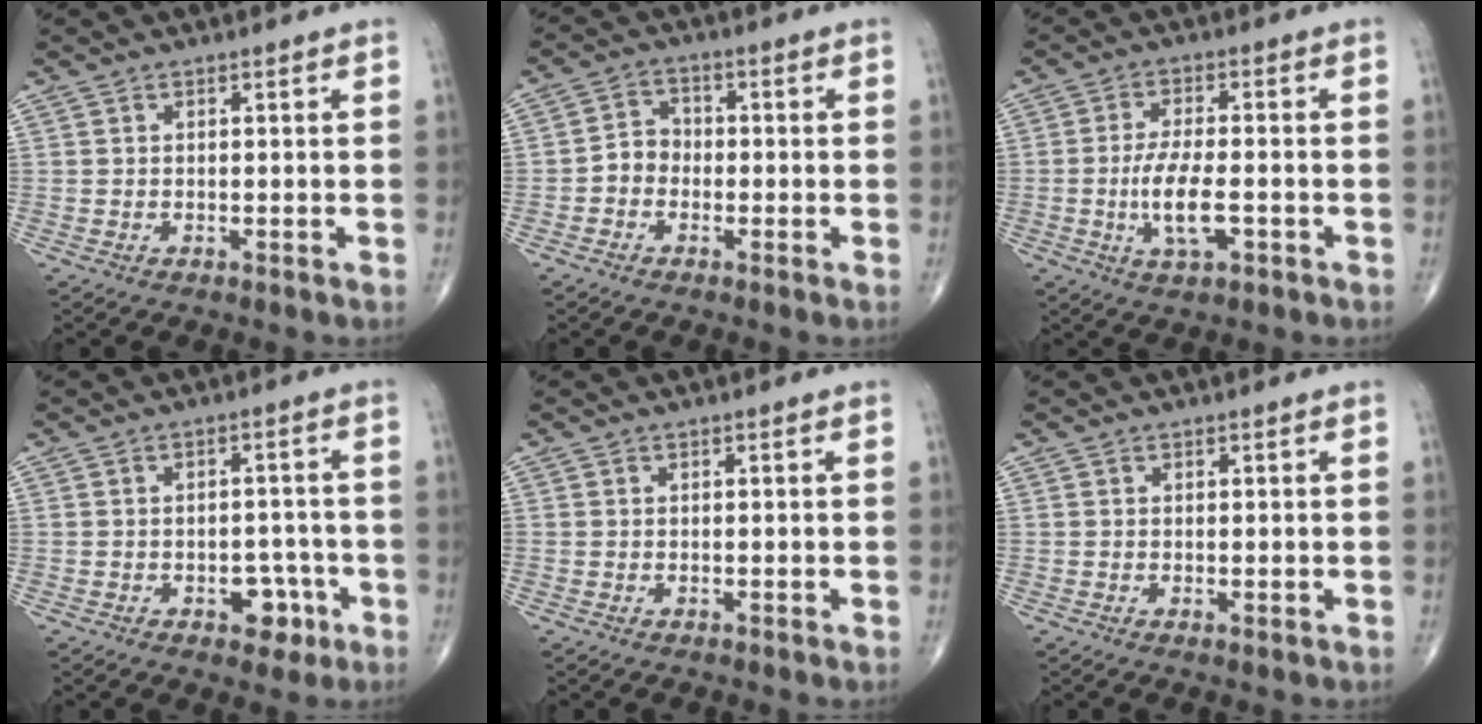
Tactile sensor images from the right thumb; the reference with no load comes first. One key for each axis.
{"total": 4.2, "fx": -1.4, "fy": 3.5, "fz": 1.8, "tx": -0.015, "ty": 0.019, "tz": -0.036}
{"total": 7.3, "fx": -1.9, "fy": 3.0, "fz": 6.3, "tx": -0.112, "ty": -0.001, "tz": -0.030}
{"total": 5.6, "fx": -2.5, "fy": 3.6, "fz": 3.5, "tx": -0.019, "ty": 0.021, "tz": -0.028}
{"total": 0.0}
{"total": 0.5, "fx": -0.1, "fy": 0.2, "fz": 0.5, "tx": -0.013, "ty": -0.004, "tz": -0.002}